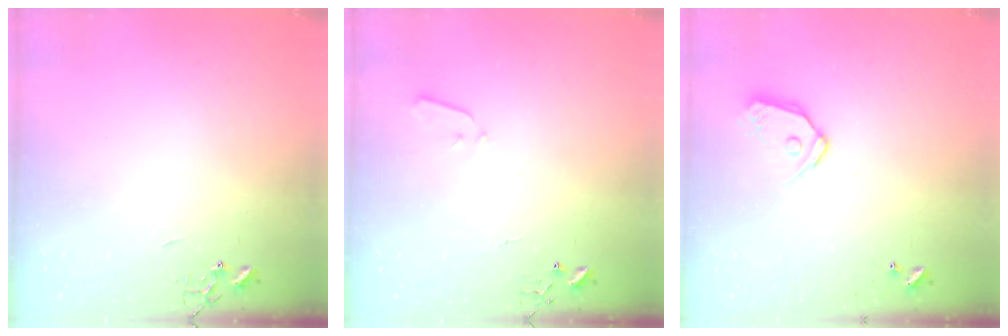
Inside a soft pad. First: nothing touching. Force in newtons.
{"total": 3.0, "press": 2.9, "slide": 0.7}
{"total": 9.8, "press": 9.8, "slide": 0.9}